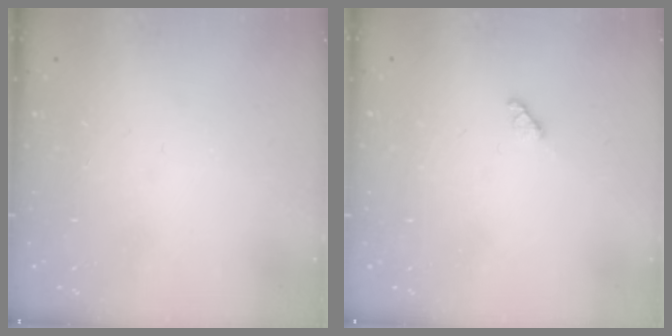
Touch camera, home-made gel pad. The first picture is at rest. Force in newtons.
{"total": 2.9, "press": 2.9, "slide": 0.3}